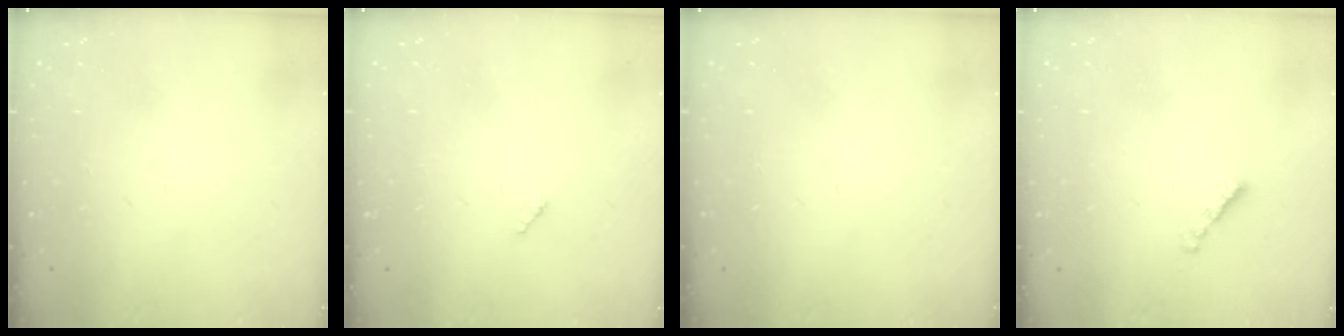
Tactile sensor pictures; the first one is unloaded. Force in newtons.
{"total": 2.5, "press": 2.5, "slide": 0.3}
{"total": 0.0}
{"total": 2.1, "press": 2.1, "slide": 0.3}